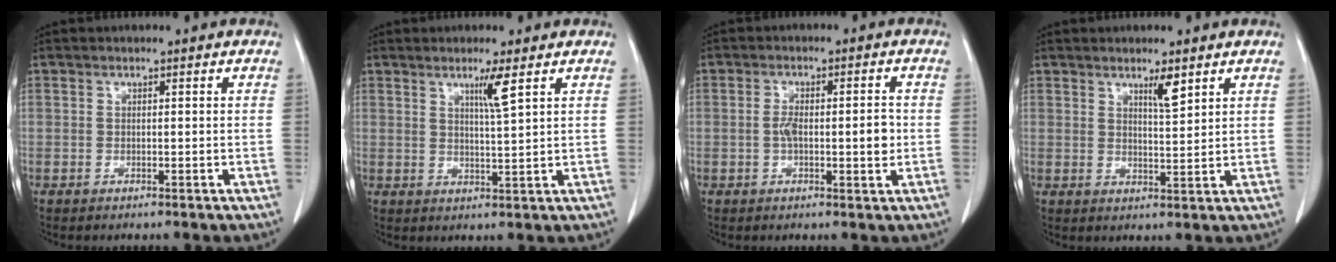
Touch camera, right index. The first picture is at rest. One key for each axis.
{"total": 3.5, "fx": 2.0, "fy": -0.7, "fz": 2.9, "tx": -0.051, "ty": -0.008, "tz": 0.037}
{"total": 5.3, "fx": -0.6, "fy": 1.5, "fz": 5.0, "tx": -0.099, "ty": 0.005, "tz": -0.009}
{"total": 3.2, "fx": 2.2, "fy": 0.3, "fz": 2.2, "tx": -0.038, "ty": -0.003, "tz": 0.038}